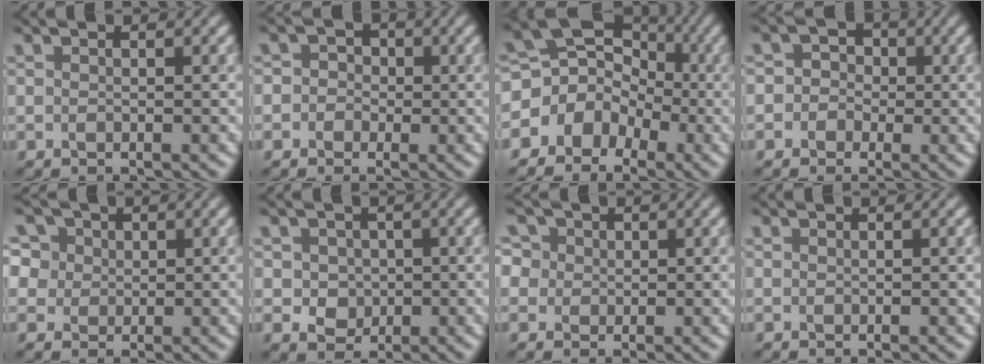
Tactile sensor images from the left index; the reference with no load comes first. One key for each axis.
{"total": 2.1, "fx": -0.3, "fy": 2.0, "fz": 0.5, "tx": 0.029, "ty": 0.005, "tz": -0.032}
{"total": 7.1, "fx": -1.9, "fy": 6.1, "fz": 3.1, "tx": -0.010, "ty": 0.017, "tz": -0.060}
{"total": 2.7, "fx": -0.6, "fy": 2.5, "fz": 0.6, "tx": 0.030, "ty": 0.014, "tz": -0.036}
{"total": 8.6, "fx": 4.6, "fy": 6.1, "fz": 4.0, "tx": -0.084, "ty": 0.028, "tz": 0.053}
{"total": 2.6, "fx": 0.3, "fy": 2.3, "fz": 1.3, "tx": -0.020, "ty": 0.003, "tz": 0.001}
{"total": 5.5, "fx": 2.5, "fy": 4.2, "fz": 2.5, "tx": -0.051, "ty": 0.024, "tz": 0.017}
{"total": 0.0}